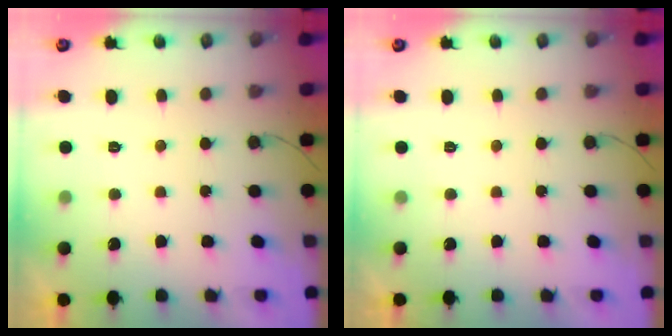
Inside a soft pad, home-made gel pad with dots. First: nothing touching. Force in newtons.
{"total": 1.8, "press": 1.8, "slide": 0.1}